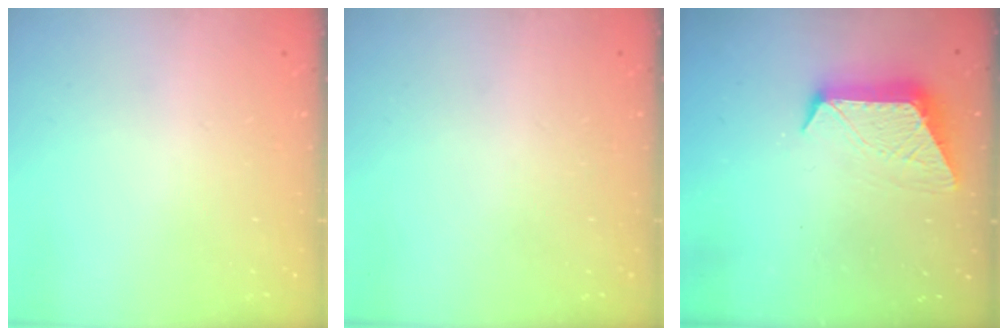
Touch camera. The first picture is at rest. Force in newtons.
{"total": 0.0}
{"total": 10.2, "press": 10.1, "slide": 0.5}